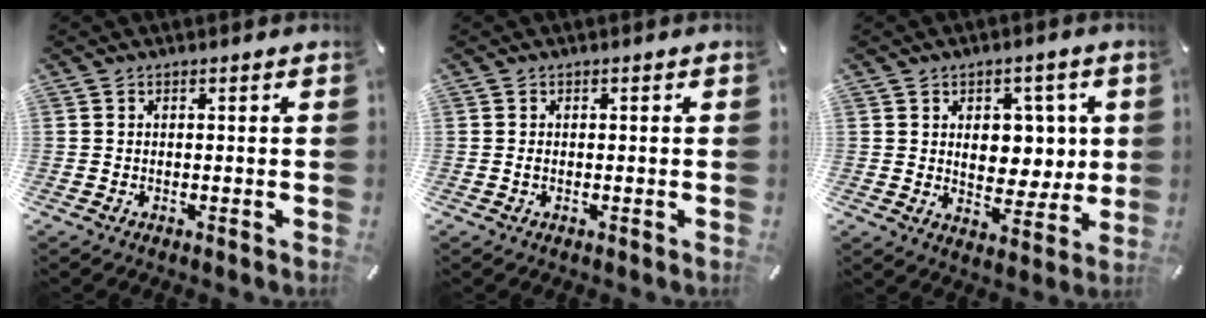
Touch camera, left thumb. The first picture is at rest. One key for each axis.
{"total": 0.6, "fx": -0.1, "fy": 0.3, "fz": 0.5, "tx": -0.010, "ty": -0.001, "tz": -0.003}
{"total": 8.6, "fx": 2.1, "fy": 6.8, "fz": 4.8, "tx": -0.059, "ty": -0.008, "tz": 0.035}